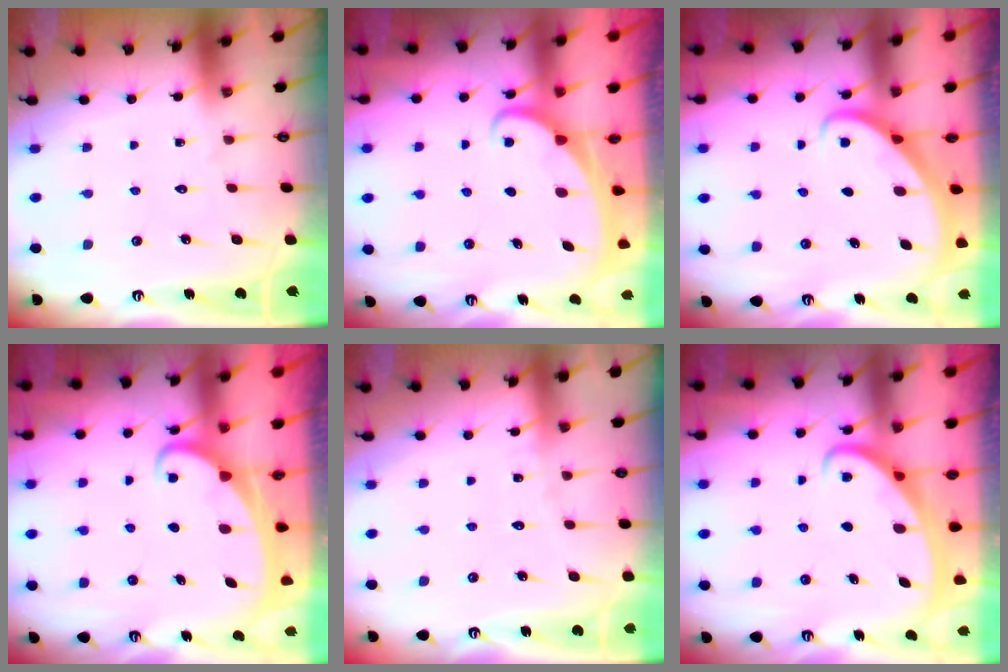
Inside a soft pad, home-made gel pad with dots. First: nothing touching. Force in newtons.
{"total": 1.8, "press": 1.8, "slide": 0.2}
{"total": 2.9, "press": 2.9, "slide": 0.2}
{"total": 2.0, "press": 2.0, "slide": 0.2}
{"total": 2.5, "press": 2.5, "slide": 0.3}
{"total": 2.6, "press": 2.5, "slide": 0.3}